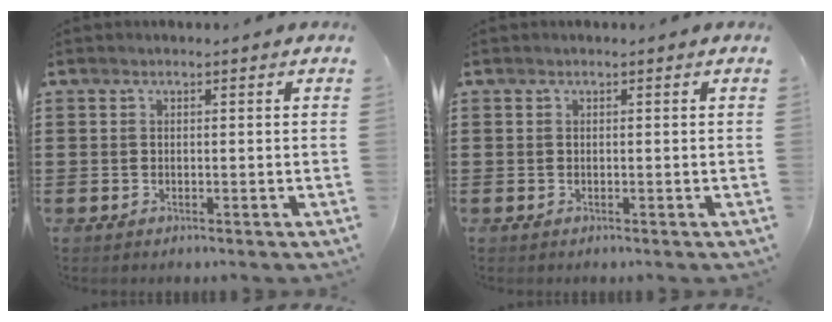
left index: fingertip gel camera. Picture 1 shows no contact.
{"total": 0.0}